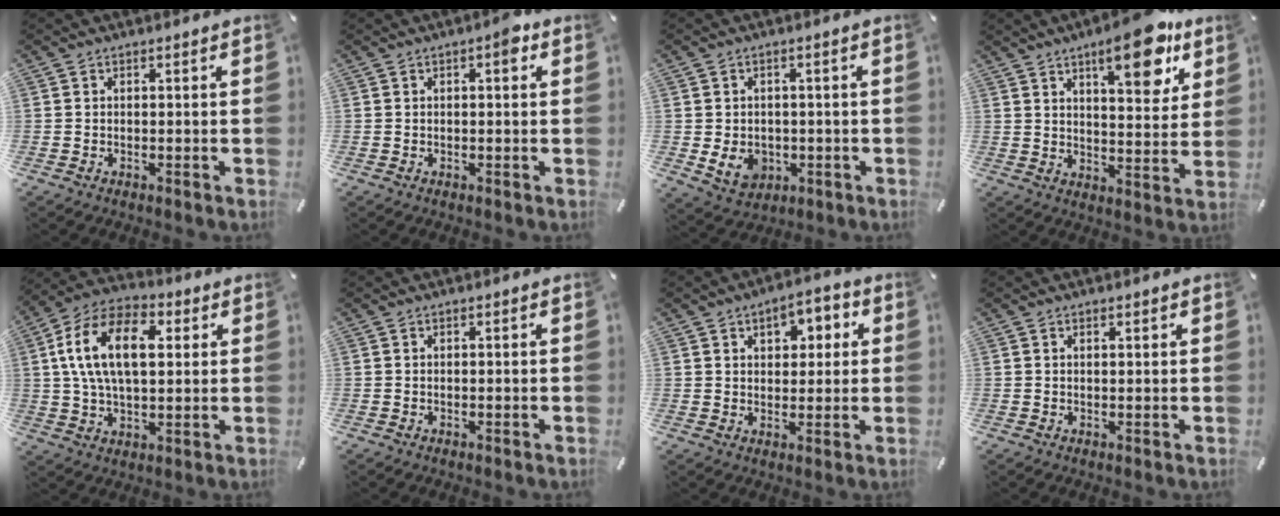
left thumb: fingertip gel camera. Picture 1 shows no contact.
{"total": 3.2, "force": [0.9, 1.2, 2.8], "torque": [-0.034, 0.000, 0.007]}
{"total": 6.7, "force": [-1.0, 5.8, 3.2], "torque": [-0.070, 0.000, -0.016]}
{"total": 15.1, "force": [9.0, 5.7, 10.7], "torque": [-0.135, -0.049, 0.143]}
{"total": 15.8, "force": [3.8, 9.2, 12.3], "torque": [-0.260, 0.008, 0.060]}
{"total": 0.0}
{"total": 5.8, "force": [1.9, 4.5, 3.2], "torque": [-0.033, 0.000, 0.023]}
{"total": 0.6, "force": [0.4, 0.2, 0.4], "torque": [-0.008, 0.000, 0.008]}